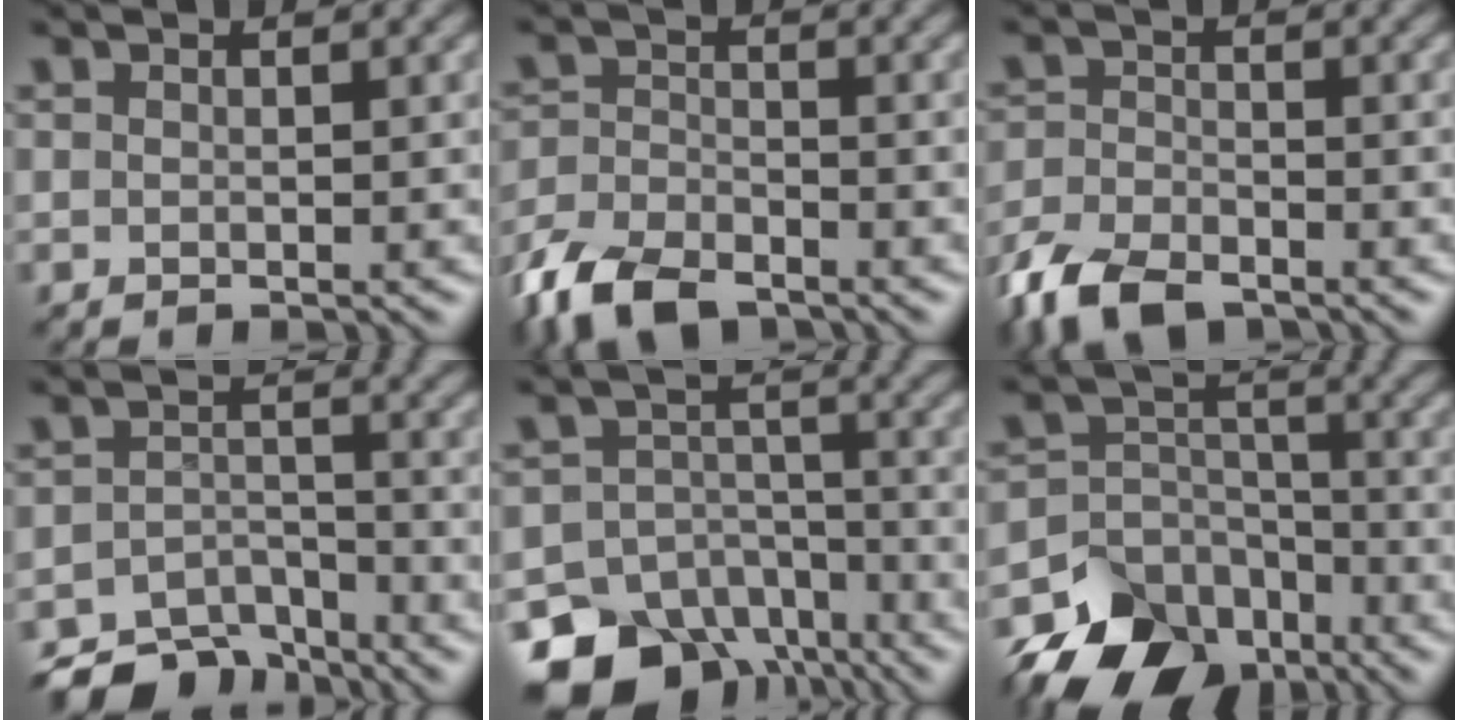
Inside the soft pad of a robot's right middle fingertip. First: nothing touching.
{"total": 6.7, "force": [-5.1, 2.9, 3.2], "torque": [-0.074, -0.005, -0.110]}
{"total": 6.0, "force": [-4.5, 2.6, 2.9], "torque": [-0.069, -0.006, -0.099]}
{"total": 5.7, "force": [-5.2, 2.1, 0.9], "torque": [-0.012, -0.006, -0.092]}
{"total": 14.1, "force": [-10.2, 8.9, 3.7], "torque": [-0.078, -0.033, -0.158]}
{"total": 11.2, "force": [-8.5, 6.7, 2.9], "torque": [-0.048, -0.008, -0.143]}